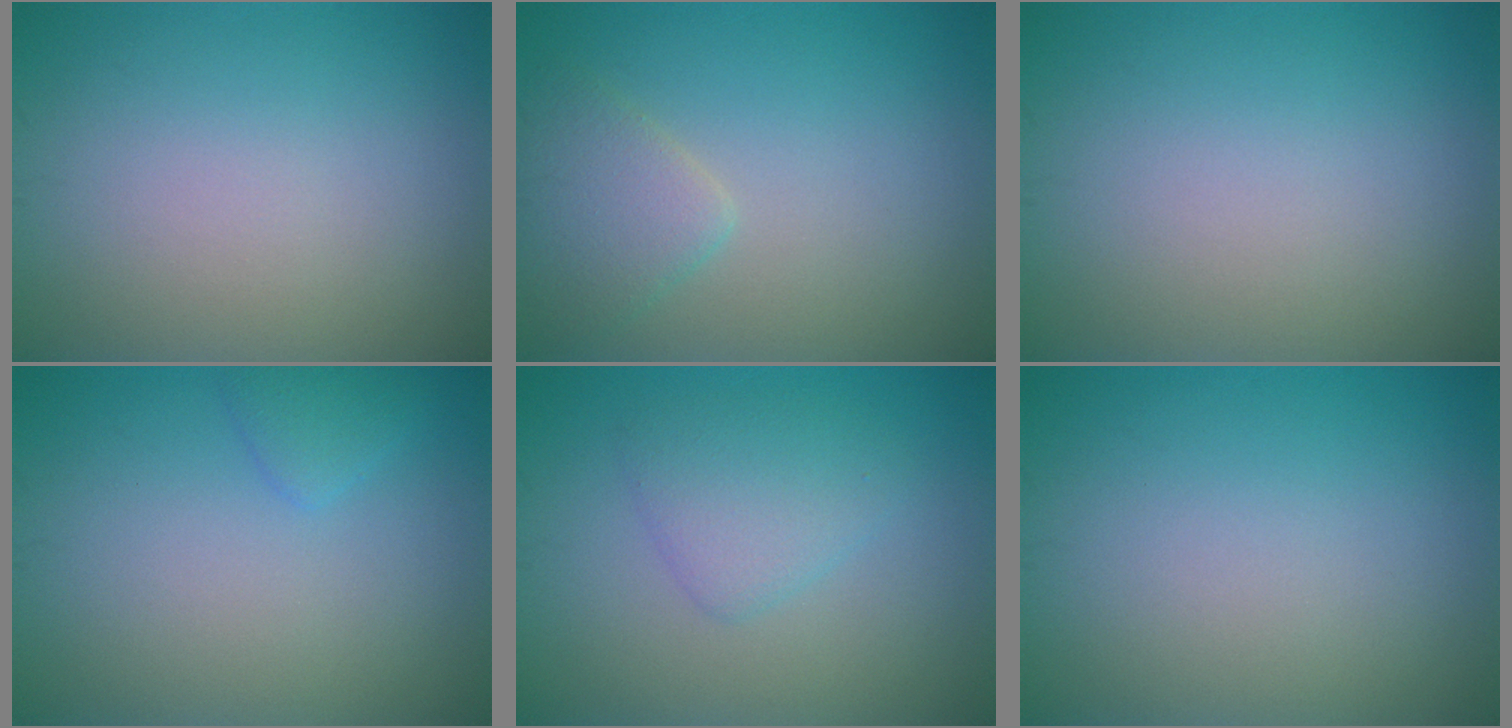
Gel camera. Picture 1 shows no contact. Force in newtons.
{"total": 2.6, "press": 2.6, "slide": 0.2}
{"total": 0.0}
{"total": 1.3, "press": 1.3, "slide": 0.0}
{"total": 2.6, "press": 2.6, "slide": 0.3}
{"total": 0.0}